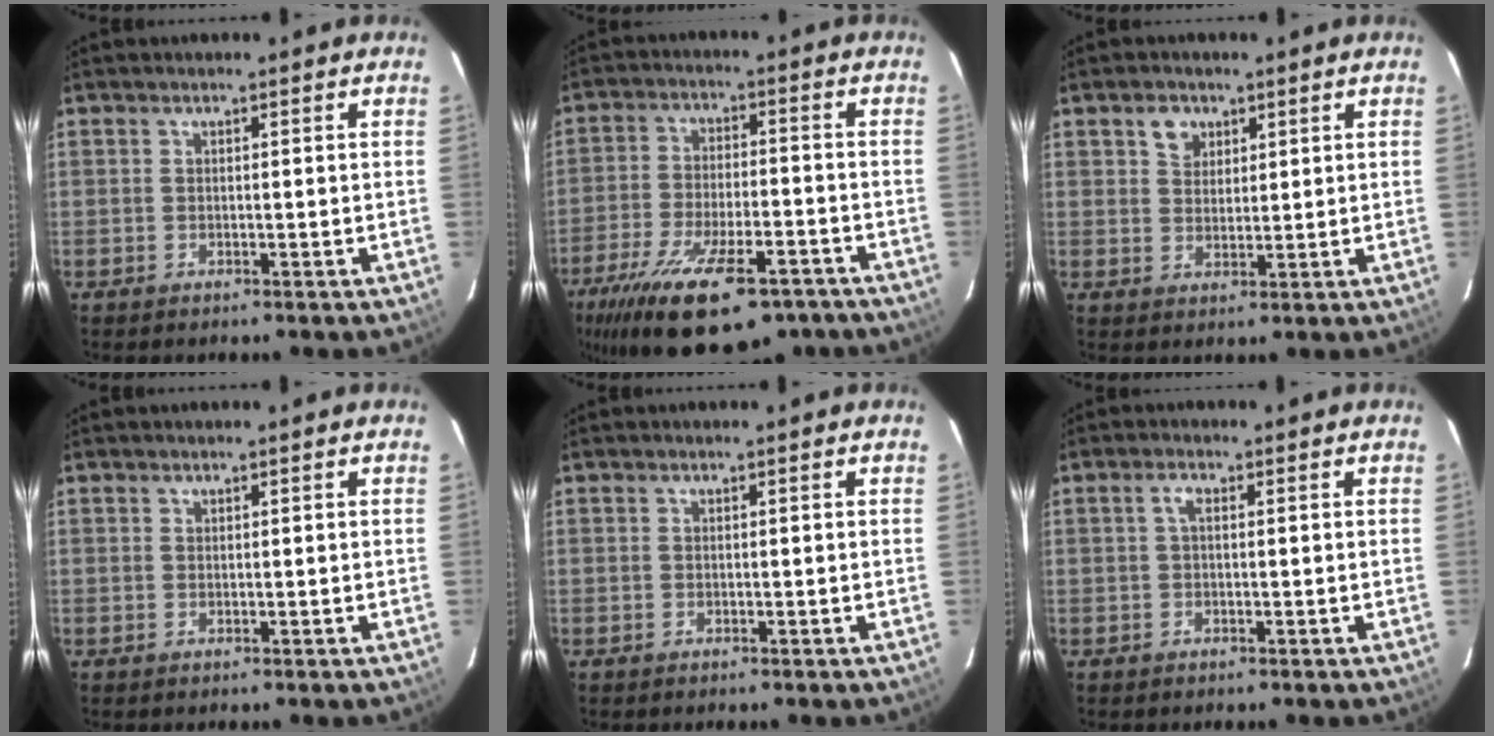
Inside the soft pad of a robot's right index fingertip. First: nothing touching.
{"total": 22.7, "force": [-15.3, 8.2, 14.7], "torque": [-0.280, -0.052, -0.232]}
{"total": 3.9, "force": [2.1, 3.0, 1.5], "torque": [-0.016, 0.011, 0.039]}
{"total": 0.0}
{"total": 0.0}
{"total": 1.7, "force": [0.3, 0.7, 1.5], "torque": [-0.032, 0.006, 0.005]}